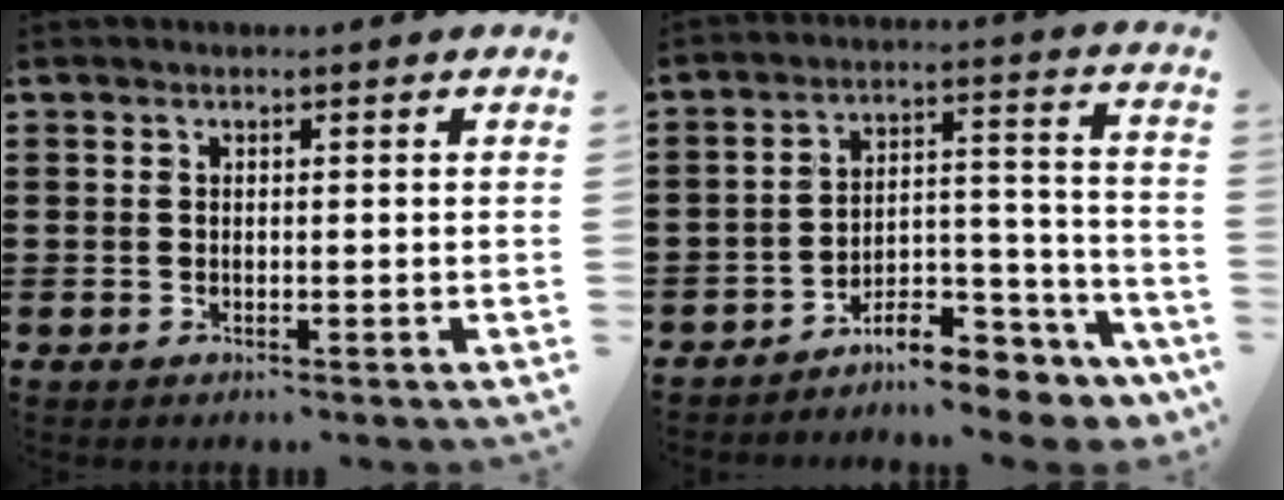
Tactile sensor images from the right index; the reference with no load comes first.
{"total": 9.0, "force": [-8.1, 2.4, 3.0], "torque": [-0.033, 0.031, -0.153]}